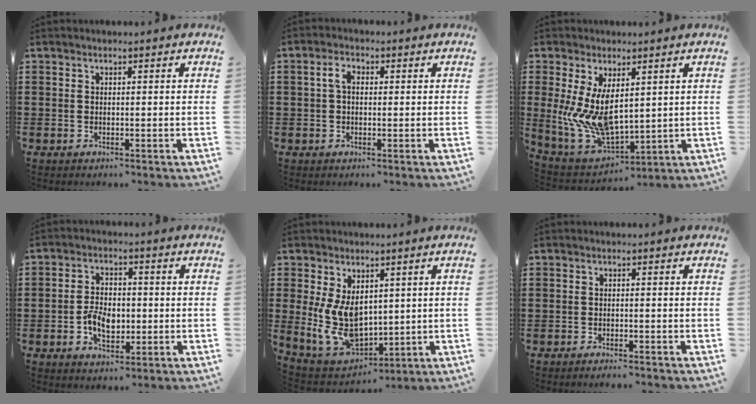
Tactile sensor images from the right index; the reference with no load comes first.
{"total": 2.7, "force": [0.3, 1.6, 2.2], "torque": [-0.053, 0.007, 0.001]}
{"total": 10.0, "force": [1.9, 5.2, 8.3], "torque": [-0.199, -0.026, 0.038]}
{"total": 5.4, "force": [-1.3, 3.3, 4.0], "torque": [-0.071, 0.004, -0.026]}
{"total": 10.4, "force": [1.4, 6.7, 7.8], "torque": [-0.165, -0.010, 0.029]}
{"total": 1.2, "force": [-1.1, -0.1, 0.2], "torque": [-0.007, 0.000, -0.022]}